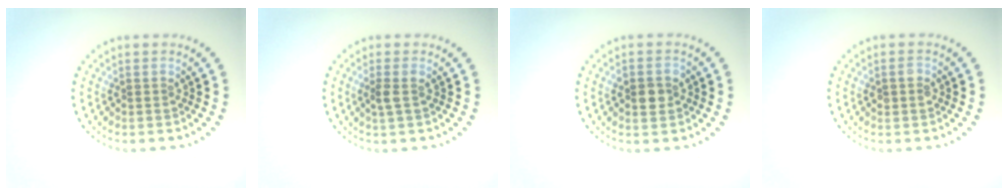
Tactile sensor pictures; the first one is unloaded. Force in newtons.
{"total": 1.0, "press": 0.9, "slide": 0.4}
{"total": 2.6, "press": 2.6, "slide": 0.3}
{"total": 1.1, "press": 1.1, "slide": 0.0}